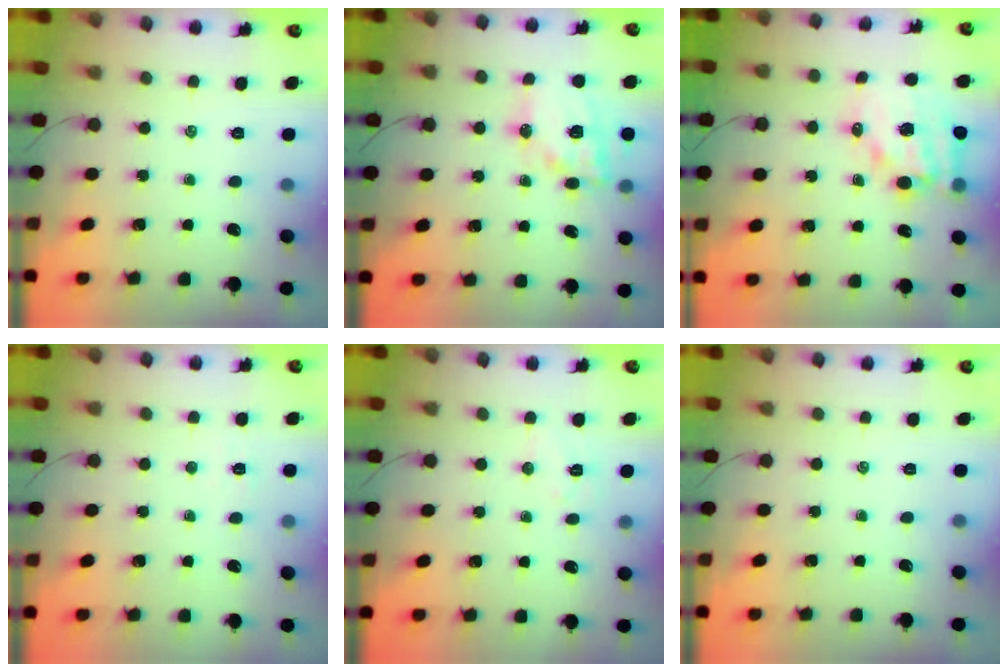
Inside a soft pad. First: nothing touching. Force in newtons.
{"total": 16.3, "press": 16.0, "slide": 3.3}
{"total": 13.8, "press": 13.4, "slide": 3.6}
{"total": 2.6, "press": 2.6, "slide": 0.5}
{"total": 5.4, "press": 5.3, "slide": 1.1}
{"total": 0.0}